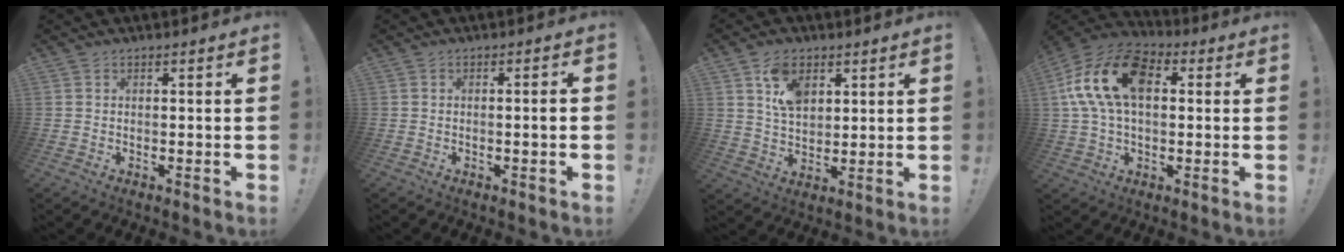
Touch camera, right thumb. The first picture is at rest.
{"total": 2.2, "force": [-0.3, -0.2, 2.1], "torque": [-0.036, 0.003, -0.007]}
{"total": 9.8, "force": [4.8, 6.2, 5.8], "torque": [-0.101, -0.005, 0.092]}
{"total": 19.1, "force": [4.3, 11.9, 14.3], "torque": [-0.280, 0.014, 0.077]}